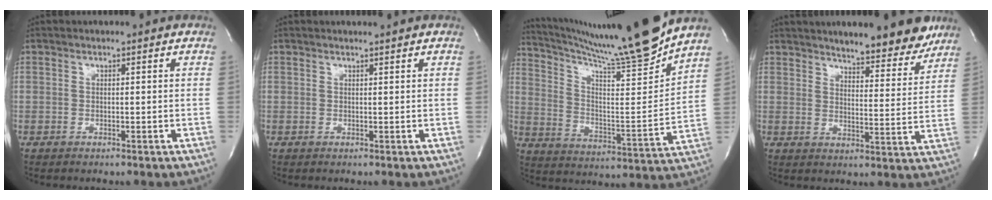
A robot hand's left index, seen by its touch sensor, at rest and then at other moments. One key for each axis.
{"total": 1.1, "fx": 1.0, "fy": -0.3, "fz": 0.3, "tx": -0.007, "ty": 0.000, "tz": 0.019}
{"total": 18.7, "fx": 17.0, "fy": -2.8, "fz": 7.4, "tx": -0.132, "ty": -0.067, "tz": 0.268}
{"total": 12.1, "fx": 10.7, "fy": 2.2, "fz": 5.4, "tx": -0.063, "ty": -0.019, "tz": 0.139}